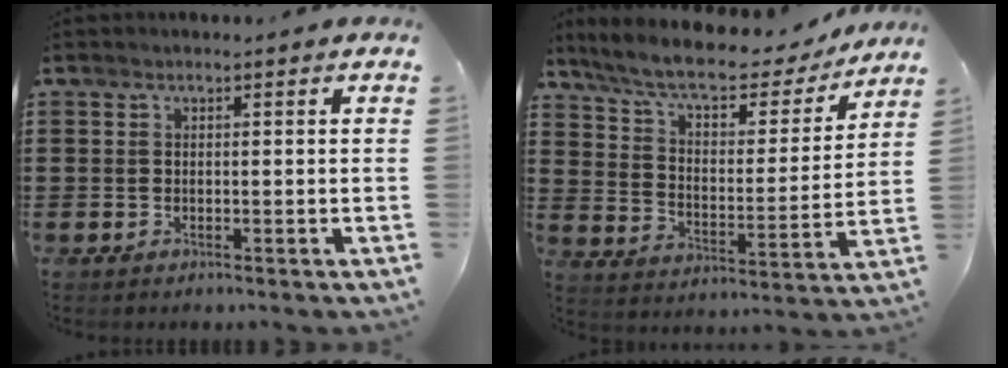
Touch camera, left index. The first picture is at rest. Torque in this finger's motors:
{"motor_torque": [1.06, -1.08, 0.69, 0.21]}